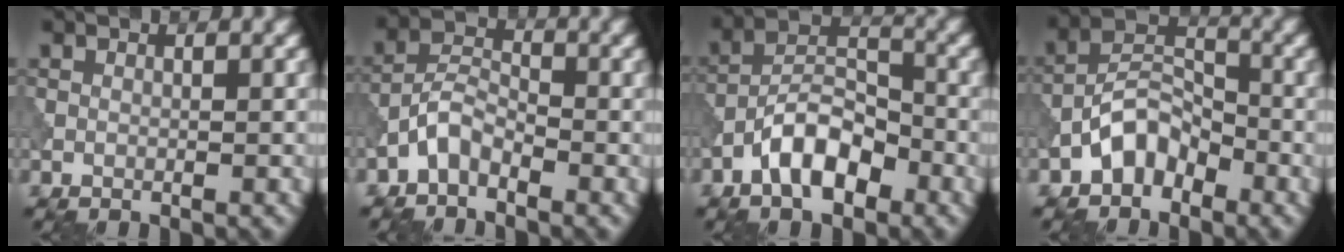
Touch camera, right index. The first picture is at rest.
{"total": 2.7, "force": [-2.0, 1.2, 1.3], "torque": [-0.025, 0.015, -0.047]}
{"total": 5.9, "force": [-3.3, 2.7, 4.0], "torque": [-0.062, 0.014, -0.067]}
{"total": 4.0, "force": [-2.7, 2.3, 2.0], "torque": [-0.026, 0.016, -0.059]}